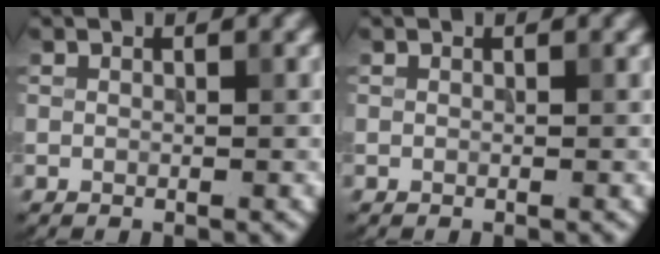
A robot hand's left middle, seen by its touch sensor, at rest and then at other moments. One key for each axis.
{"total": 0.0}